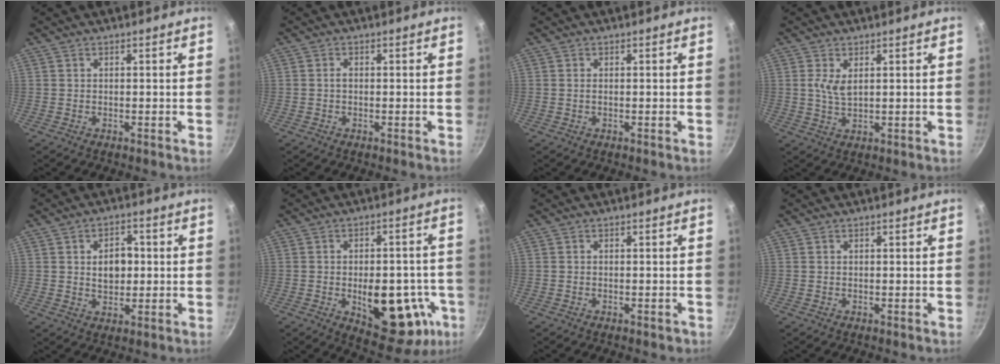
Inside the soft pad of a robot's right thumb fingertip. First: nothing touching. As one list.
[{"total": 1.0, "force": [-0.1, 0.7, 0.8], "torque": [-0.013, 0.006, -0.002]}, {"total": 0.6, "force": [0.1, 0.3, 0.6], "torque": [-0.014, 0.000, 0.002]}, {"total": 3.7, "force": [1.1, 1.8, 3.0], "torque": [-0.057, -0.010, 0.025]}, {"total": 6.9, "force": [0.7, 4.7, 5.0], "torque": [-0.054, 0.003, 0.012]}, {"total": 19.3, "force": [-5.2, 10.4, 15.4], "torque": [-0.154, 0.010, -0.057]}, {"total": 1.0, "force": [-0.6, 0.5, 0.6], "torque": [-0.006, 0.007, -0.005]}, {"total": 0.0}]